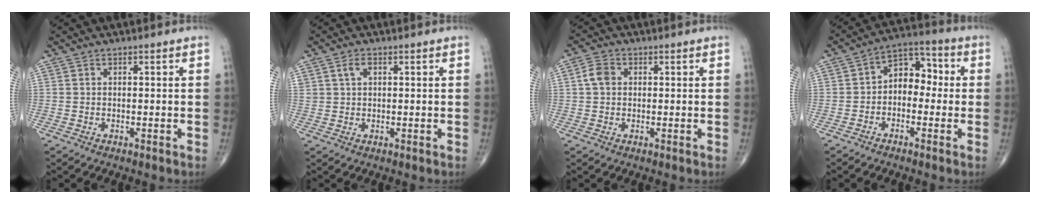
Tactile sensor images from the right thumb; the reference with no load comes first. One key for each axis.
{"total": 2.1, "fx": 0.9, "fy": 1.3, "fz": 1.4, "tx": -0.024, "ty": 0.003, "tz": 0.019}
{"total": 3.4, "fx": 0.5, "fy": 2.7, "fz": 2.1, "tx": -0.039, "ty": 0.008, "tz": 0.005}
{"total": 8.1, "fx": -0.5, "fy": 5.7, "fz": 5.7, "tx": -0.054, "ty": 0.039, "tz": -0.027}